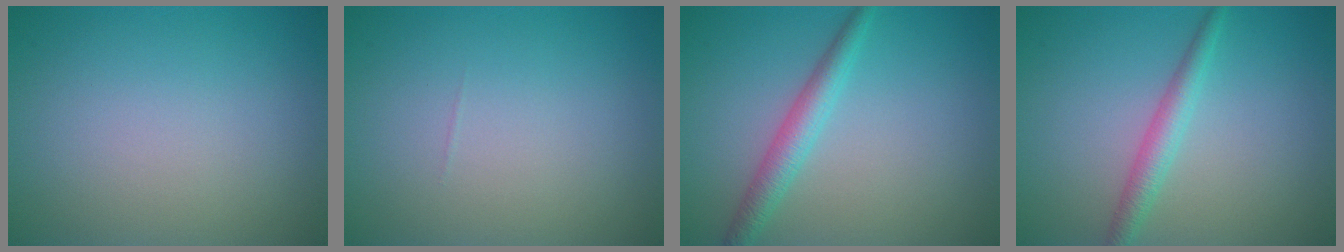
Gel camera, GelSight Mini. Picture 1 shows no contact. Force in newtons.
{"total": 0.0}
{"total": 2.7, "press": 2.7, "slide": 0.2}
{"total": 2.3, "press": 2.3, "slide": 0.1}